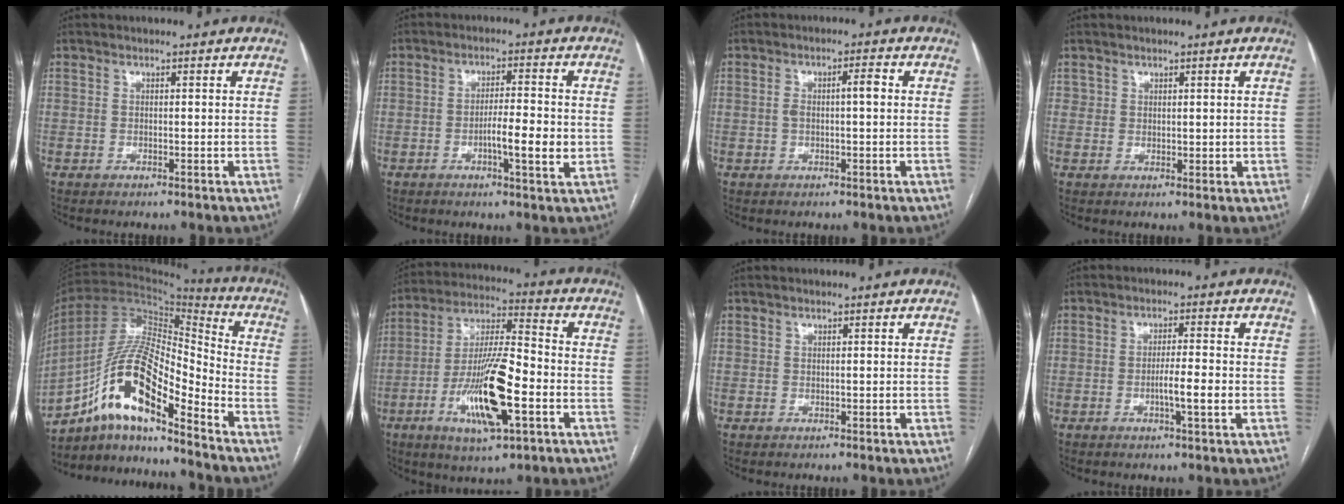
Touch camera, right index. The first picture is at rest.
{"total": 6.2, "force": [-1.4, 0.8, 6.0], "torque": [-0.097, -0.002, -0.024]}
{"total": 3.6, "force": [0.1, 1.0, 3.5], "torque": [-0.070, 0.019, 0.005]}
{"total": 1.7, "force": [0.8, 1.5, 0.4], "torque": [0.002, -0.003, 0.012]}
{"total": 15.8, "force": [-9.4, 3.7, 12.2], "torque": [-0.233, 0.027, -0.164]}
{"total": 15.9, "force": [-5.3, 3.0, 14.6], "torque": [-0.281, -0.007, -0.091]}
{"total": 0.0}
{"total": 4.2, "force": [-1.1, 0.1, 4.1], "torque": [-0.069, -0.002, -0.019]}